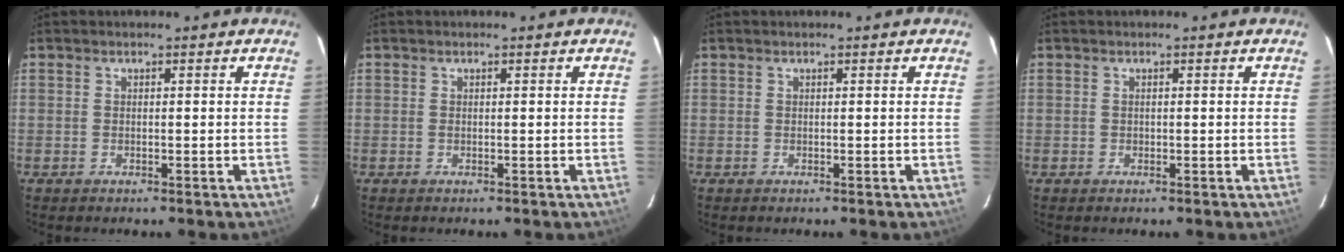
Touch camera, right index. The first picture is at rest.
{"total": 0.0}
{"total": 0.0}
{"total": 0.0}